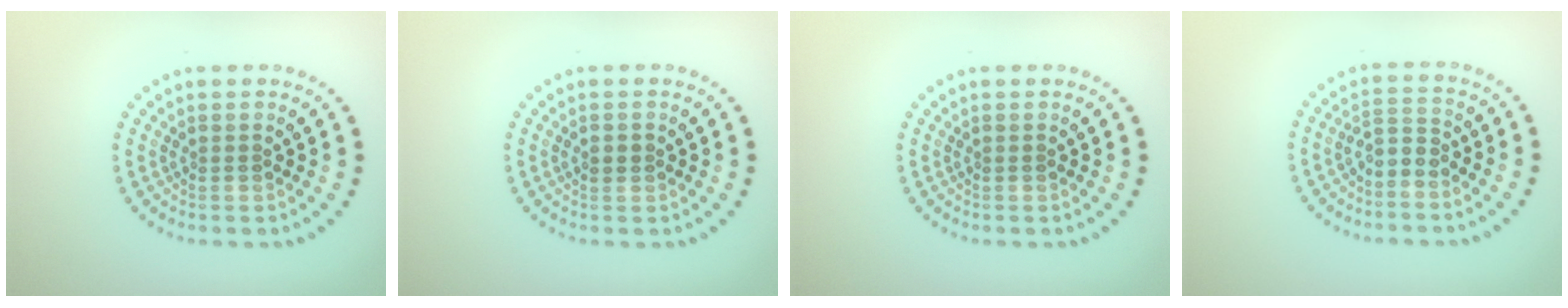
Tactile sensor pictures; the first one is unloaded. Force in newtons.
{"total": 1.0, "press": 0.9, "slide": 0.3}
{"total": 0.0}
{"total": 2.1, "press": 1.6, "slide": 1.3}